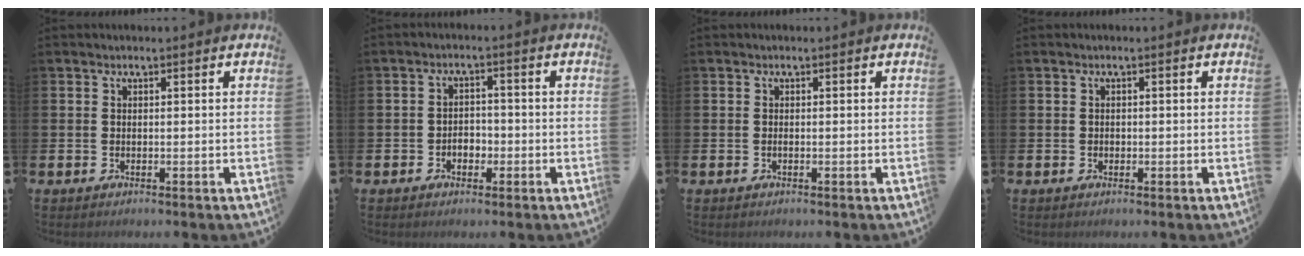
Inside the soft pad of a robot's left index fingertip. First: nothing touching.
{"total": 2.3, "force": [-1.0, 1.7, 1.1], "torque": [-0.013, 0.002, -0.026]}
{"total": 0.0}
{"total": 0.5, "force": [0.0, 0.5, 0.1], "torque": [-0.003, 0.004, -0.002]}